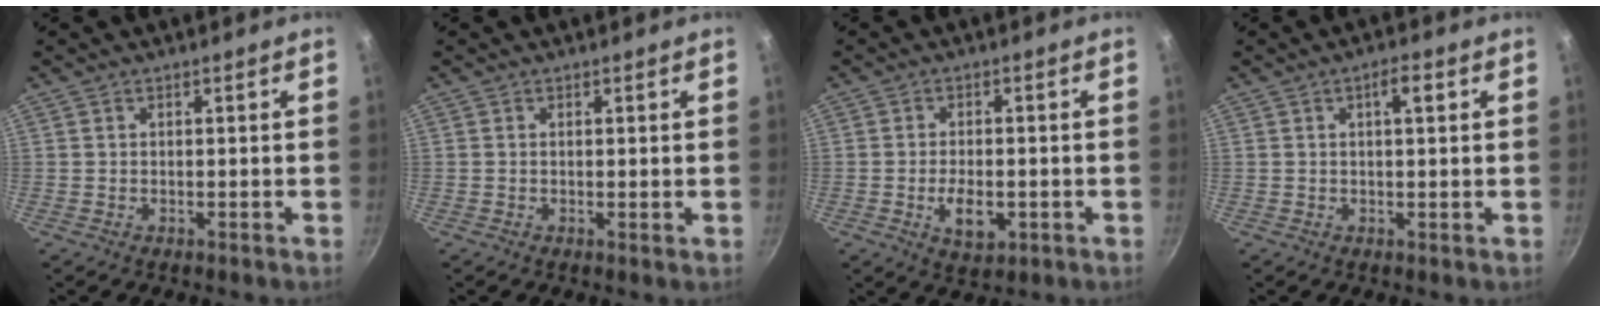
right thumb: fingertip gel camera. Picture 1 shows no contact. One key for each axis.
{"total": 0.6, "fx": 0.1, "fy": 0.1, "fz": 0.5, "tx": -0.009, "ty": -0.003, "tz": 0.000}
{"total": 6.3, "fx": -1.6, "fy": 3.4, "fz": 5.0, "tx": -0.078, "ty": 0.002, "tz": -0.021}
{"total": 3.5, "fx": 1.1, "fy": 1.0, "fz": 3.2, "tx": -0.045, "ty": 0.003, "tz": 0.015}